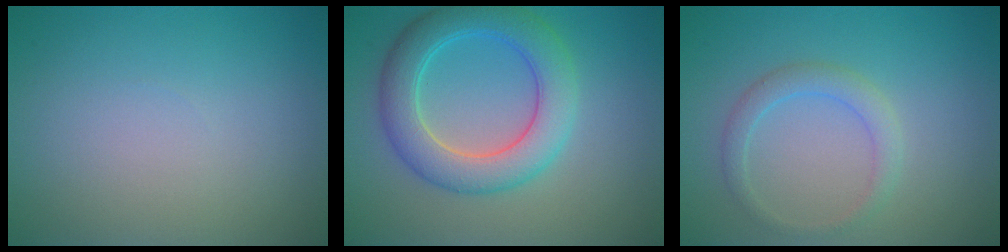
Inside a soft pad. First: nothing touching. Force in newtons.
{"total": 6.1, "press": 6.1, "slide": 0.2}
{"total": 2.0, "press": 2.0, "slide": 0.3}